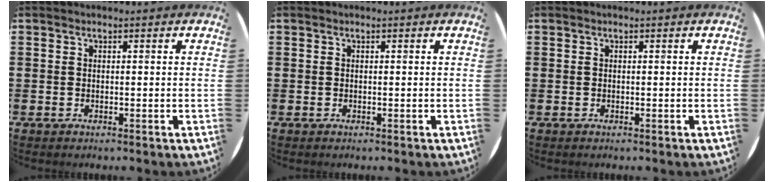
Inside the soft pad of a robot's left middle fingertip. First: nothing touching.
{"total": 0.0}
{"total": 0.0}